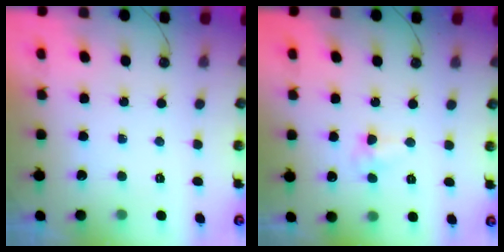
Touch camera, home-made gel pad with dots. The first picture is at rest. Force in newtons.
{"total": 5.5, "press": 5.5, "slide": 0.7}